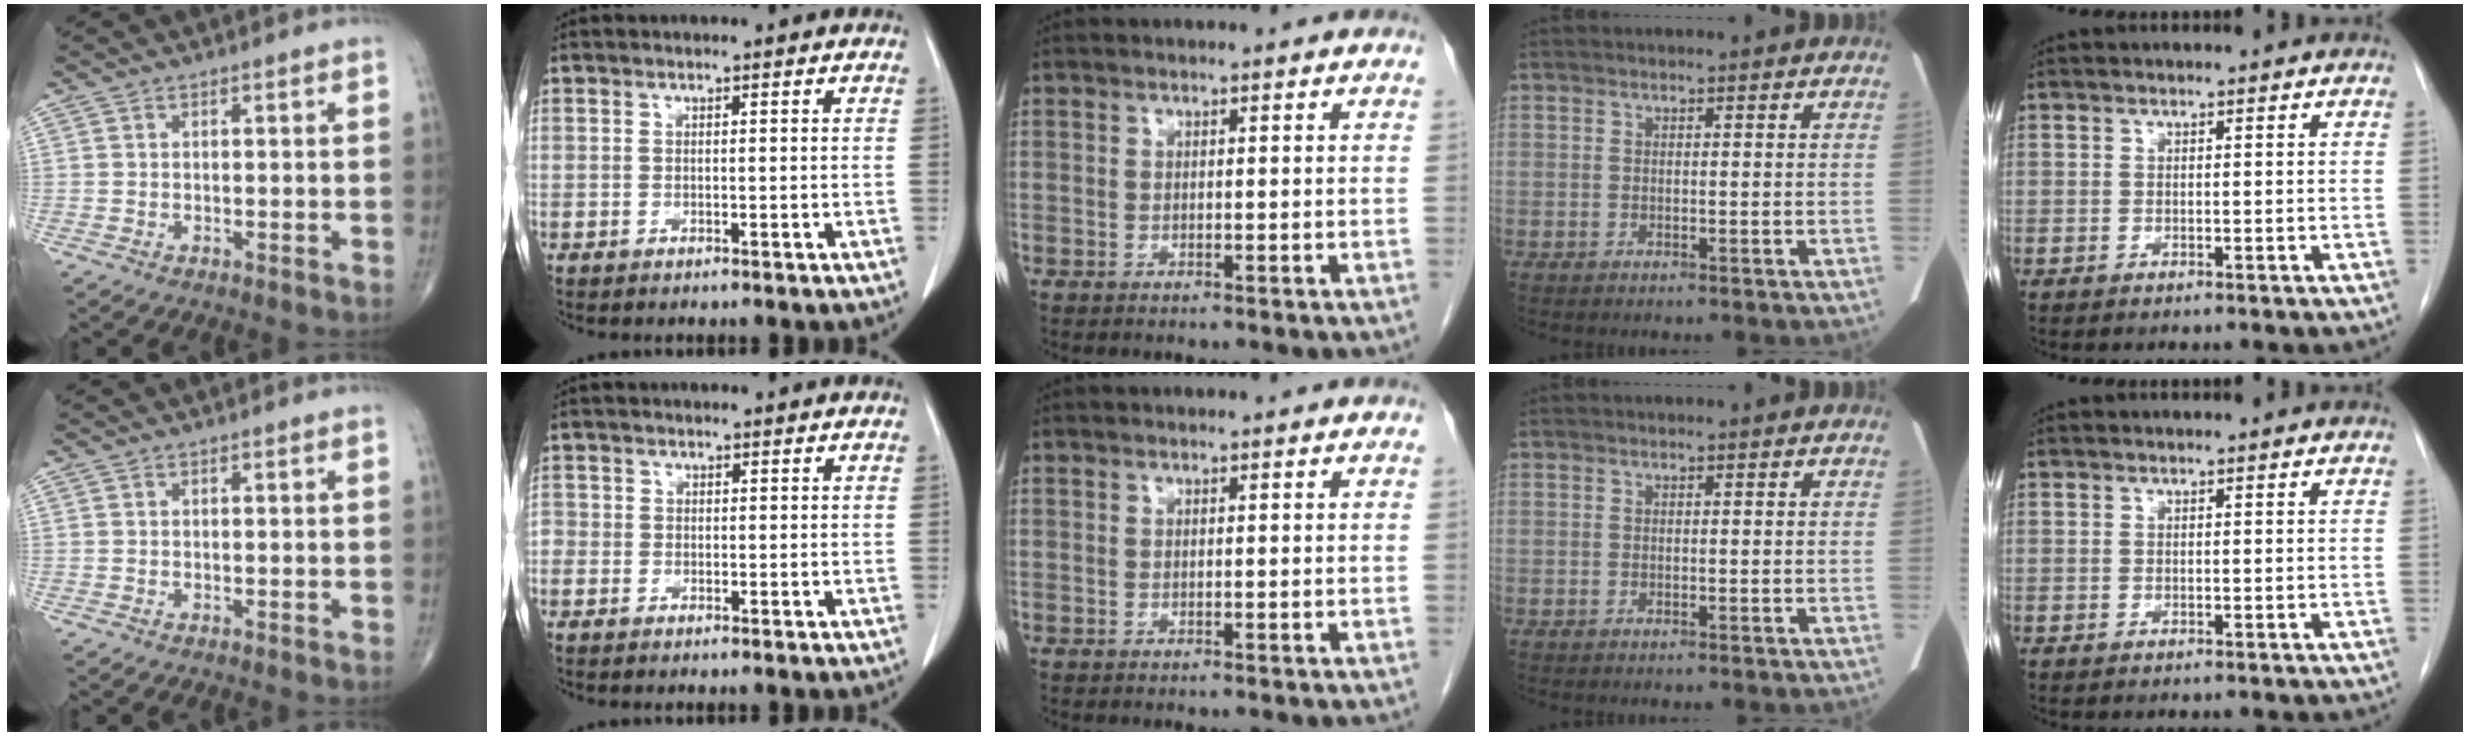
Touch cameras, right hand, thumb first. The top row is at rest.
{"index": {"total": 1.8, "force": [-0.6, 1.6, 0.4], "torque": [-0.005, 0.004, -0.017]}}